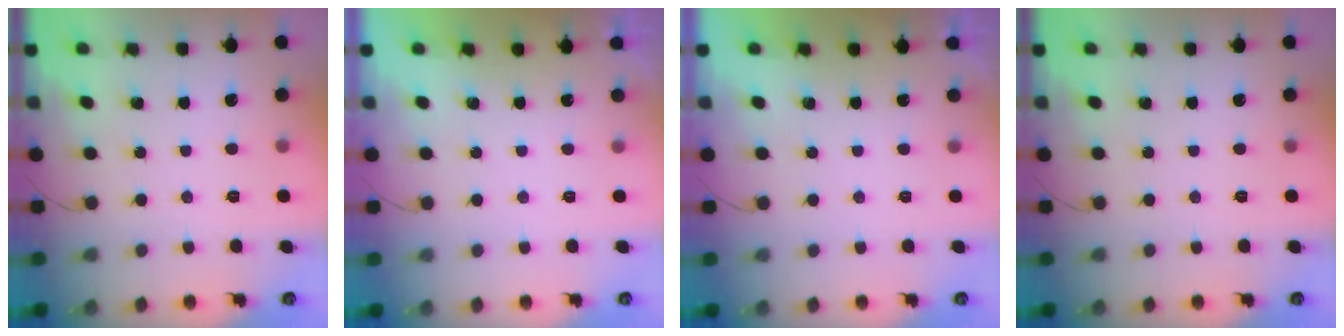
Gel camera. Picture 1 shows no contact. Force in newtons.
{"total": 0.6, "press": 0.2, "slide": 0.5}
{"total": 0.6, "press": 0.2, "slide": 0.5}
{"total": 0.0}